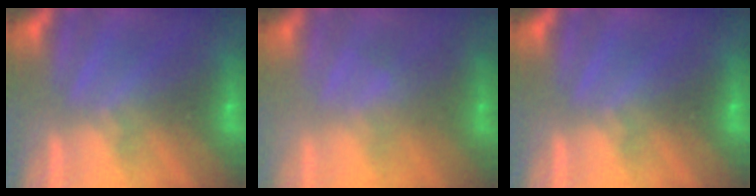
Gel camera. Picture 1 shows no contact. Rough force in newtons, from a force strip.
{"total": 2.4}
{"total": 0.0}